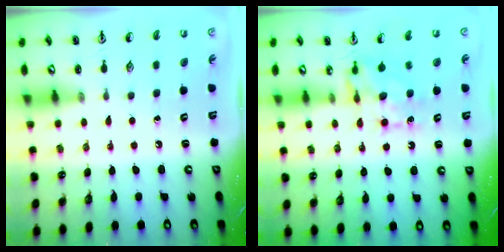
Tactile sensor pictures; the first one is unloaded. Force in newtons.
{"total": 7.1, "press": 7.1, "slide": 0.7}